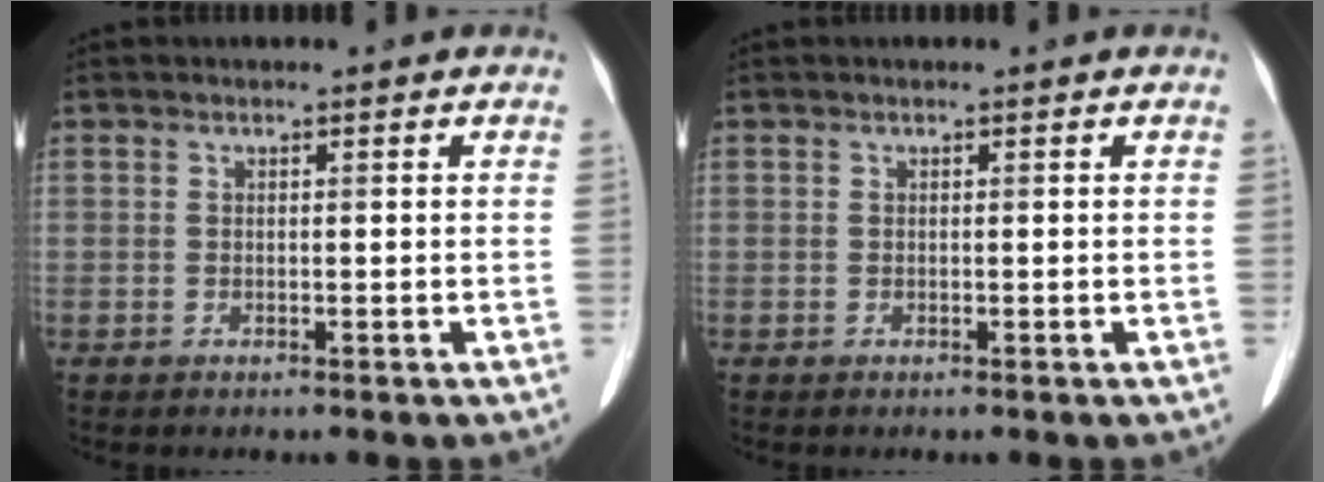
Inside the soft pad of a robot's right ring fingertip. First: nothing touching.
{"total": 0.0}